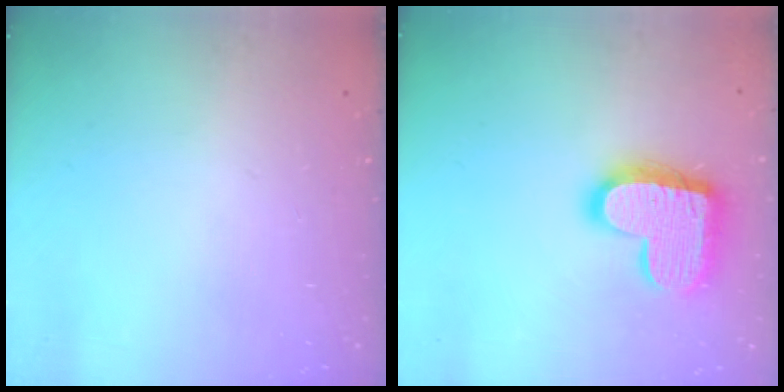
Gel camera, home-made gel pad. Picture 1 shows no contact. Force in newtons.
{"total": 16.3, "press": 16.3, "slide": 1.3}